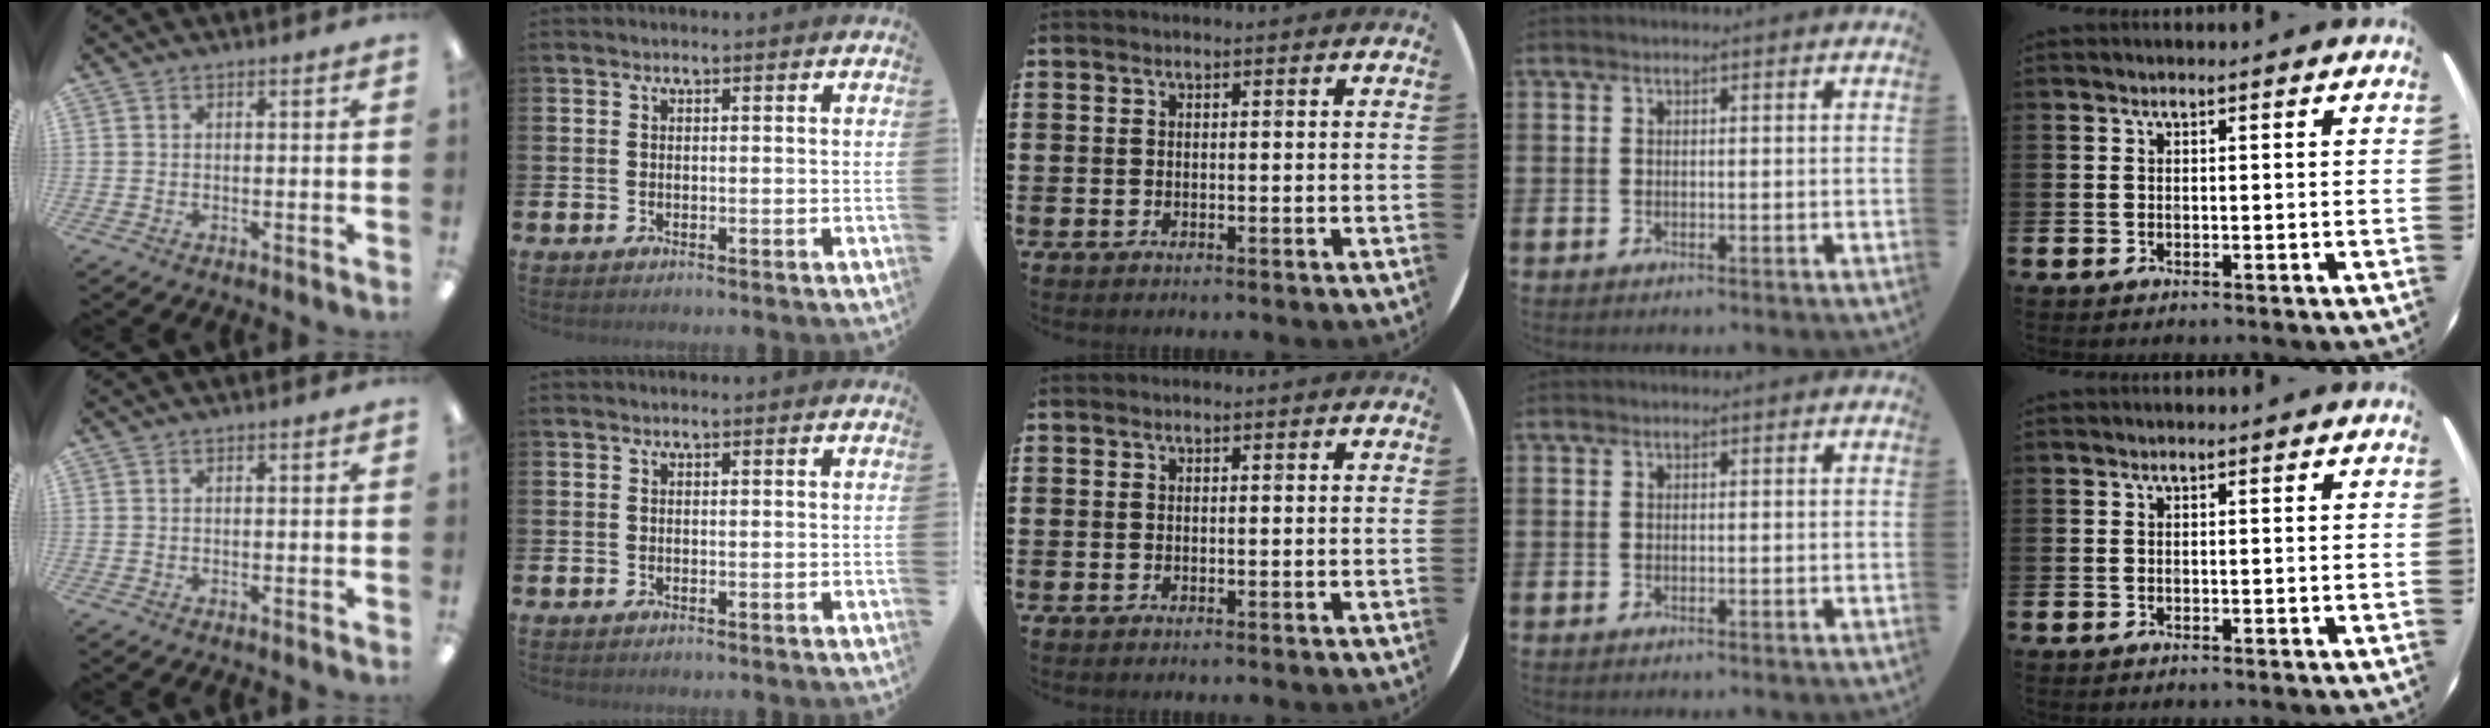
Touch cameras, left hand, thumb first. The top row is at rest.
{}